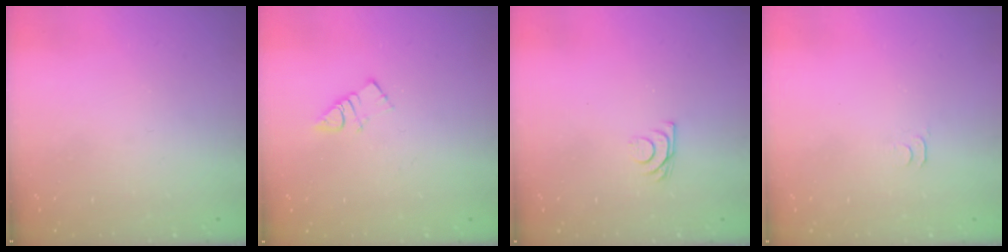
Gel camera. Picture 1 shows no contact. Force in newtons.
{"total": 4.0, "press": 4.0, "slide": 0.4}
{"total": 6.1, "press": 6.0, "slide": 0.8}
{"total": 2.8, "press": 2.7, "slide": 0.5}